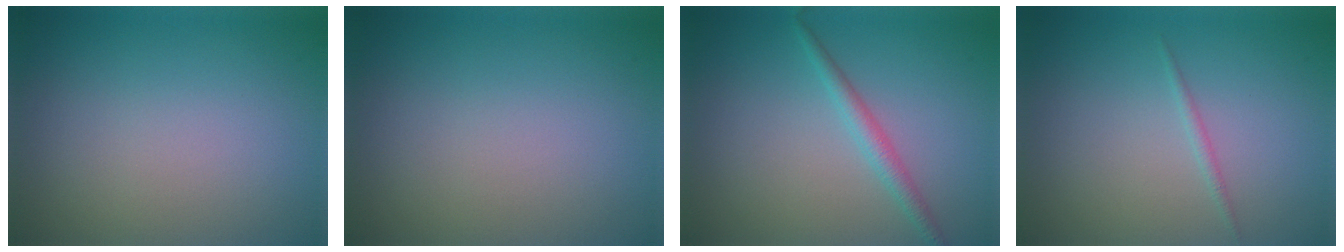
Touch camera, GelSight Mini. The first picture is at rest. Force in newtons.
{"total": 0.0}
{"total": 1.8, "press": 1.8, "slide": 0.1}
{"total": 0.7, "press": 0.7, "slide": 0.1}